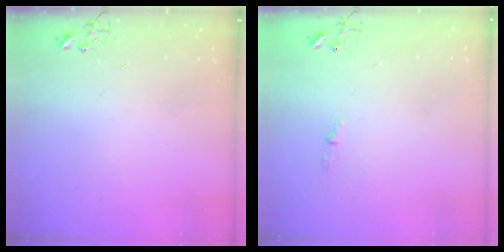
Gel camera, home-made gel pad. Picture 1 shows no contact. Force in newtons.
{"total": 3.8, "press": 3.7, "slide": 0.5}